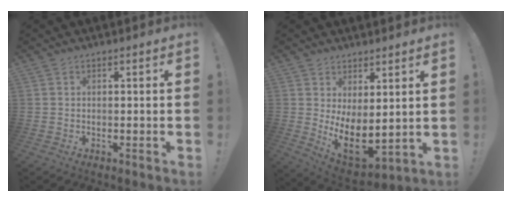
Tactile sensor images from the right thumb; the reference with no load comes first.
{"total": 9.2, "force": [1.5, 4.8, 7.7], "torque": [-0.107, -0.042, 0.037]}